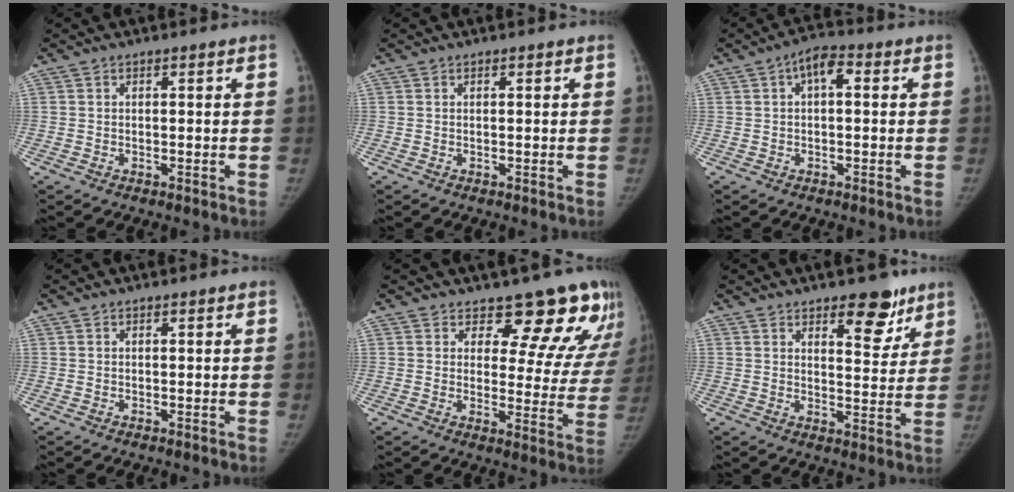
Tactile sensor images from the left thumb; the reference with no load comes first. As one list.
[{"total": 0.0}, {"total": 5.0, "force": [1.1, 2.4, 4.2], "torque": [-0.060, 0.017, 0.010]}, {"total": 0.0}, {"total": 14.9, "force": [12.1, 6.4, 5.8], "torque": [-0.011, -0.080, 0.123]}, {"total": 8.7, "force": [5.8, 4.0, 5.2], "torque": [-0.035, -0.036, 0.081]}]